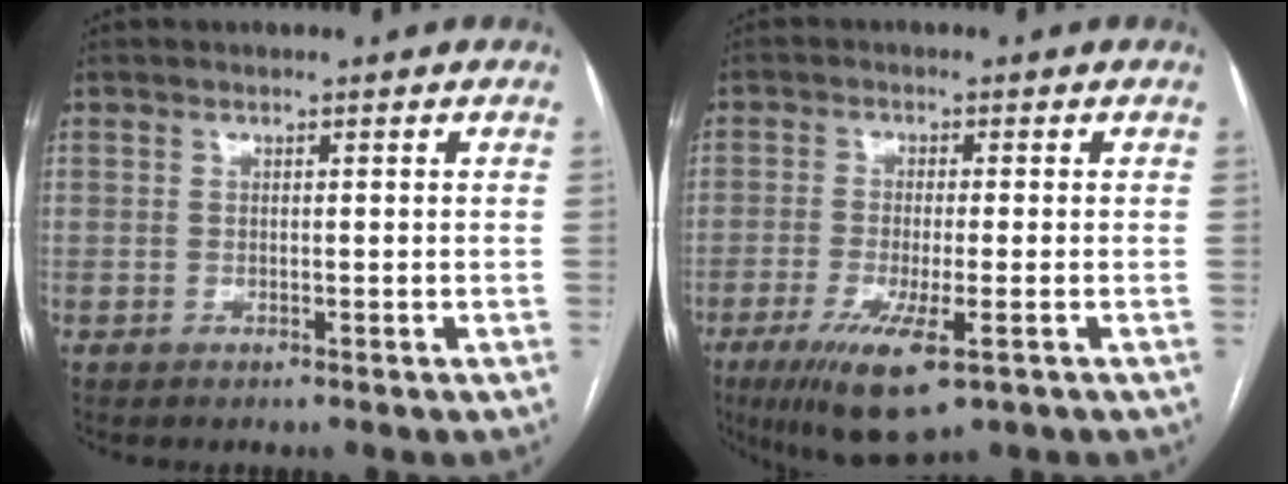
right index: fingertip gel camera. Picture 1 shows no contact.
{"total": 9.6, "force": [-4.8, 1.8, 8.1], "torque": [-0.148, -0.028, -0.077]}